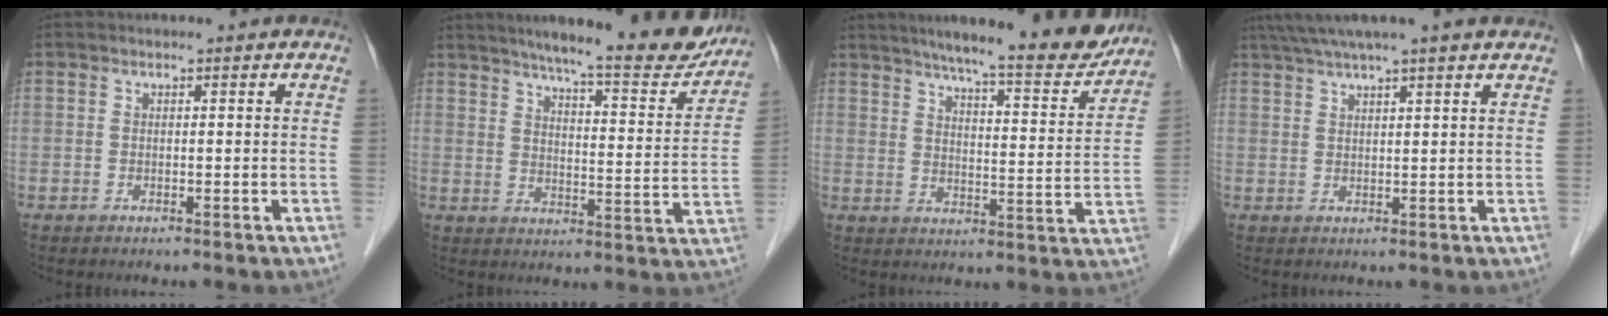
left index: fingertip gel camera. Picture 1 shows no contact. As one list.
[{"total": 18.5, "force": [16.2, 2.0, 8.7], "torque": [-0.120, -0.026, 0.210]}, {"total": 17.0, "force": [15.0, 1.5, 7.9], "torque": [-0.109, -0.021, 0.197]}, {"total": 8.6, "force": [7.0, -0.8, 4.8], "torque": [-0.083, 0.037, 0.099]}]